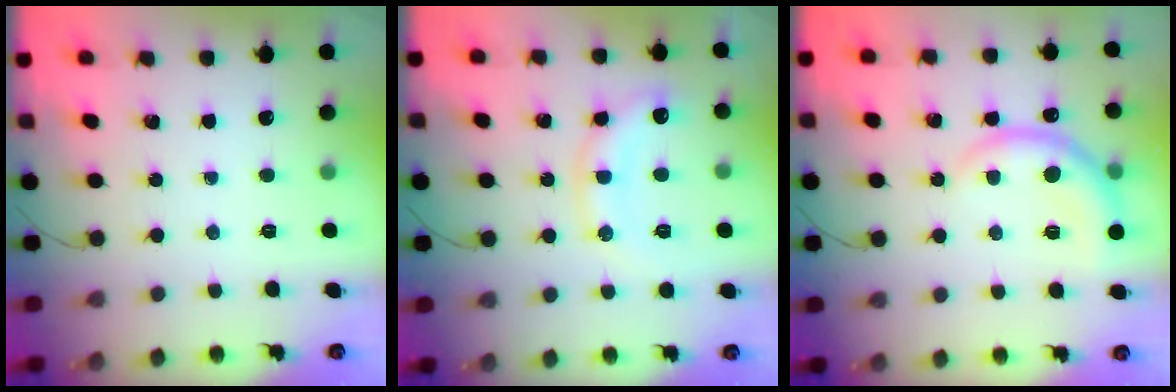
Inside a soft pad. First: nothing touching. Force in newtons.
{"total": 11.7, "press": 11.7, "slide": 0.6}
{"total": 8.2, "press": 8.2, "slide": 0.5}